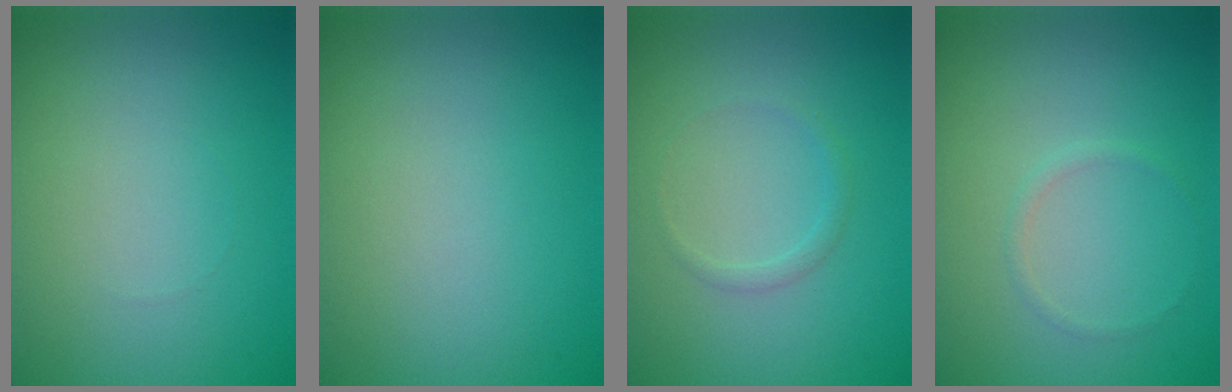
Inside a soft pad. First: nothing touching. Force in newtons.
{"total": 0.0}
{"total": 0.9, "press": 0.9, "slide": 0.0}
{"total": 0.7, "press": 0.7, "slide": 0.1}